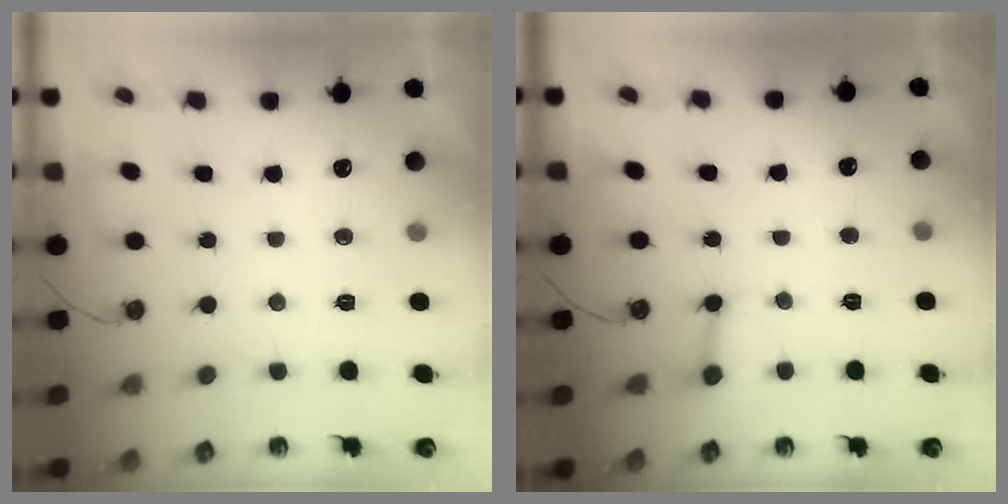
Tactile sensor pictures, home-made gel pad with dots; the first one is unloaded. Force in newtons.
{"total": 2.7, "press": 2.6, "slide": 0.6}